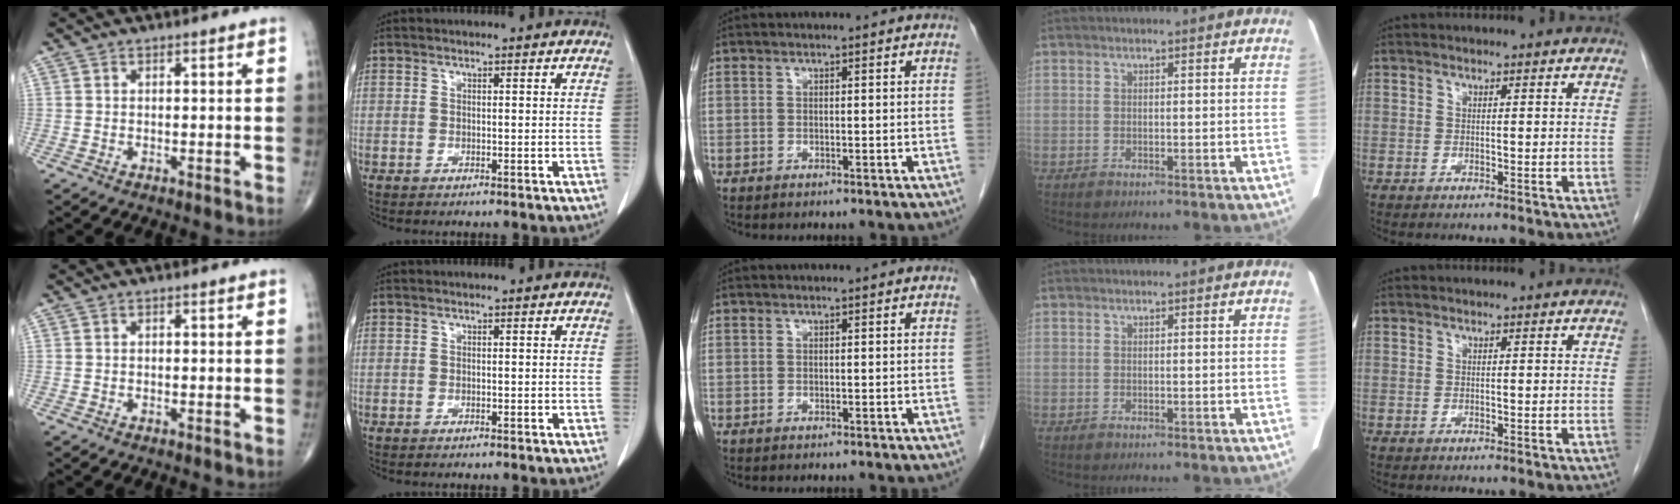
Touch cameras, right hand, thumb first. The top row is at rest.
{}